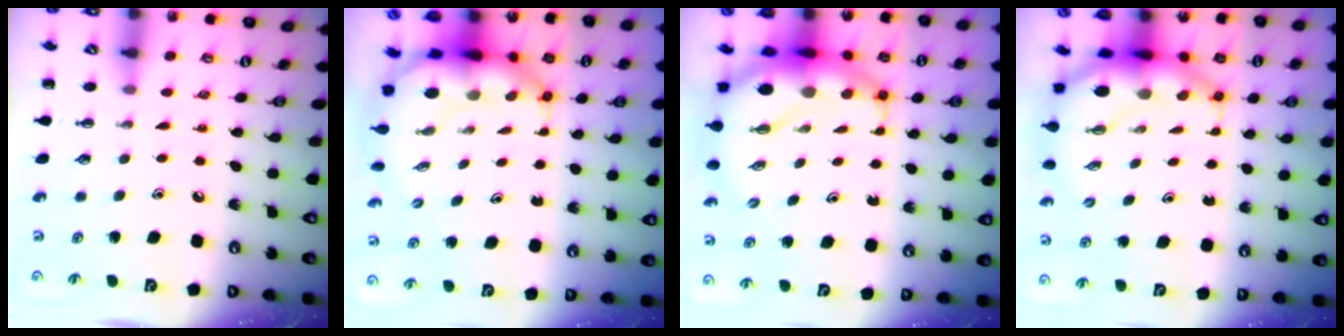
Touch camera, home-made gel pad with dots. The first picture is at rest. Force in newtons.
{"total": 8.0, "press": 7.7, "slide": 2.0}
{"total": 10.7, "press": 10.3, "slide": 2.7}
{"total": 7.3, "press": 7.0, "slide": 2.1}